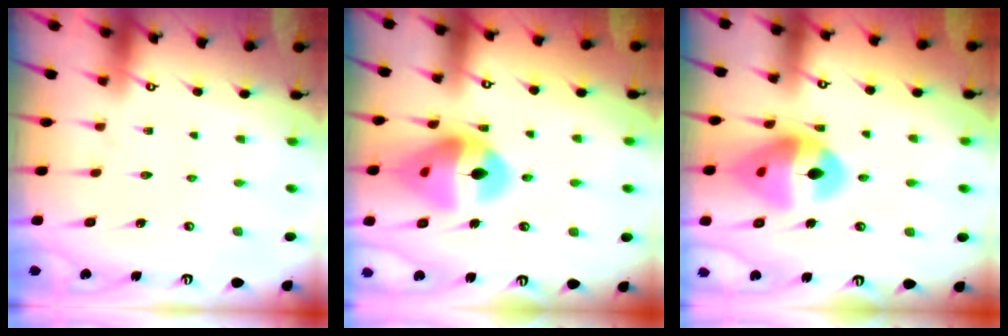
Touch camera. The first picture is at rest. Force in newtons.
{"total": 15.9, "press": 15.7, "slide": 2.1}
{"total": 15.4, "press": 15.2, "slide": 2.2}